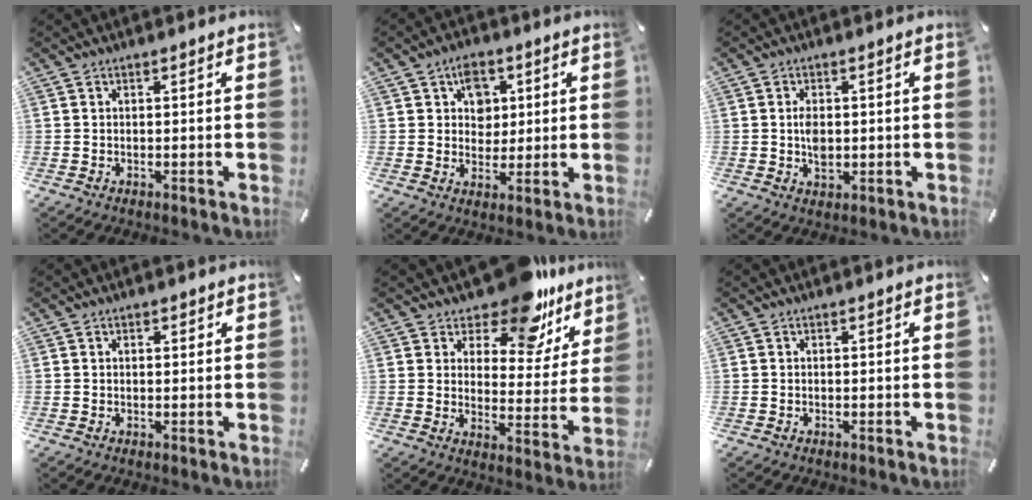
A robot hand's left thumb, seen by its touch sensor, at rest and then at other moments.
{"total": 7.0, "force": [2.4, 6.0, 2.8], "torque": [-0.024, -0.004, 0.035]}
{"total": 4.3, "force": [0.0, 2.8, 3.3], "torque": [-0.056, -0.004, -0.005]}
{"total": 0.9, "force": [0.3, 0.7, 0.4], "torque": [-0.008, 0.004, 0.004]}
{"total": 13.2, "force": [10.9, 5.4, 5.2], "torque": [-0.080, -0.091, 0.188]}
{"total": 0.0}